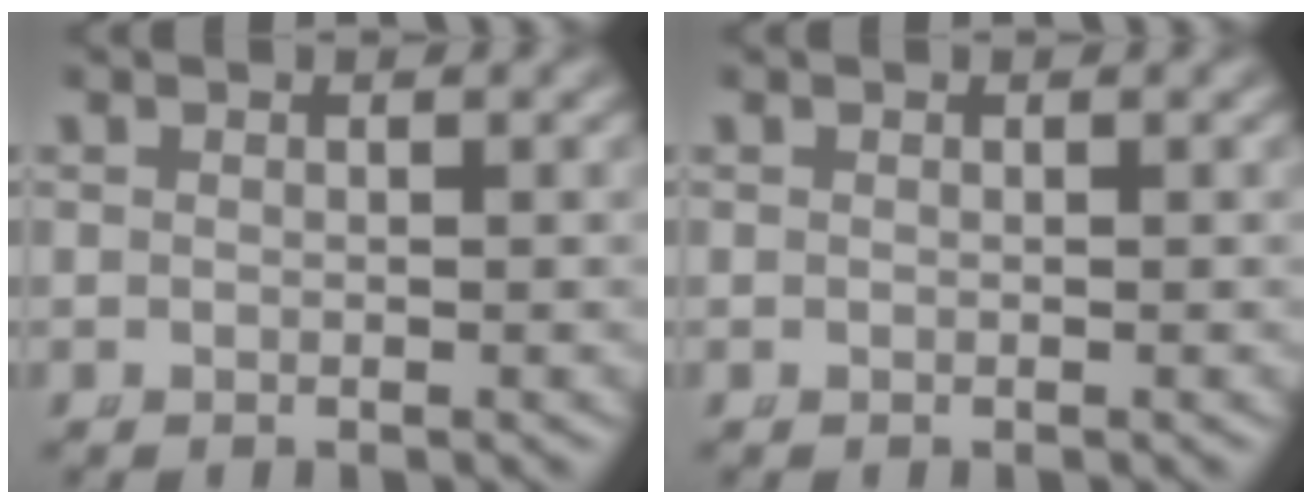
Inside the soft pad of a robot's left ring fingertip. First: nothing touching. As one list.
[{"total": 0.0}]